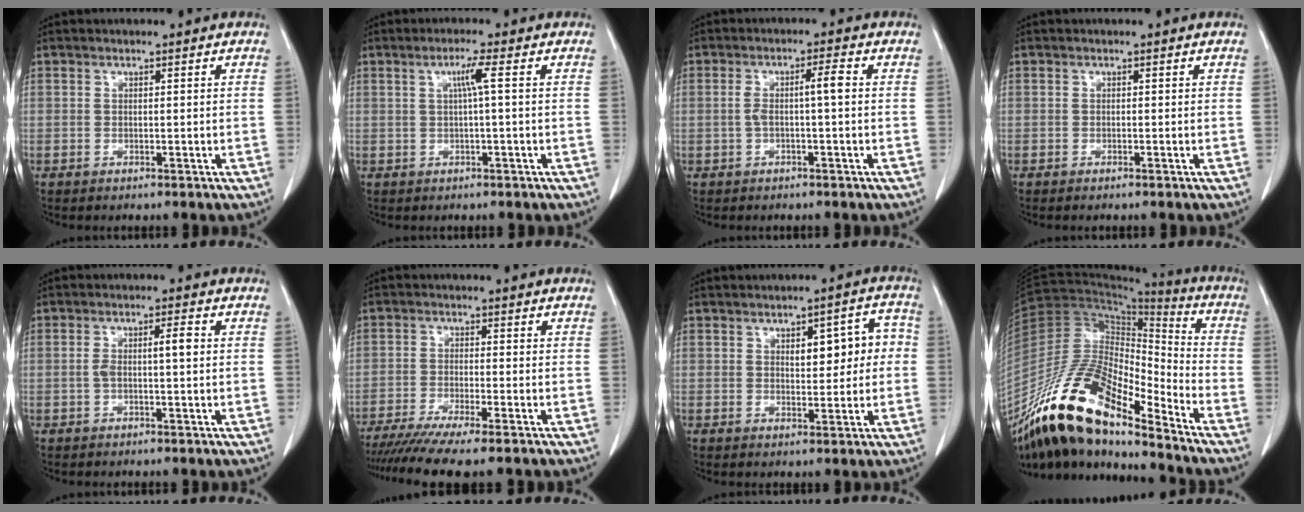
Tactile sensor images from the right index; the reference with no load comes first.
{"total": 3.1, "force": [0.7, -0.6, 2.9], "torque": [-0.055, 0.004, 0.013]}
{"total": 3.8, "force": [0.0, 0.1, 3.8], "torque": [-0.073, 0.012, 0.003]}
{"total": 0.0}
{"total": 3.7, "force": [0.2, 0.5, 3.7], "torque": [-0.072, 0.012, 0.005]}
{"total": 10.0, "force": [-8.2, -0.2, 5.8], "torque": [-0.078, -0.019, -0.129]}
{"total": 6.8, "force": [1.0, 2.9, 6.0], "torque": [-0.071, 0.027, 0.018]}
{"total": 20.4, "force": [-14.9, 4.9, 12.9], "torque": [-0.255, 0.005, -0.275]}